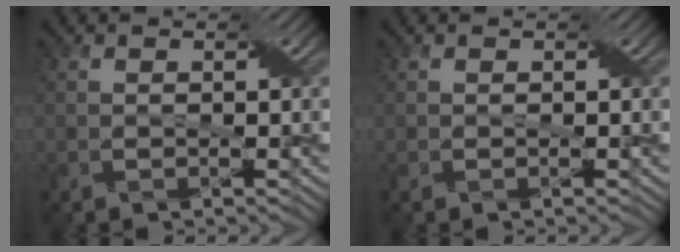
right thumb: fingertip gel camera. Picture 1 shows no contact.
{"total": 0.0}